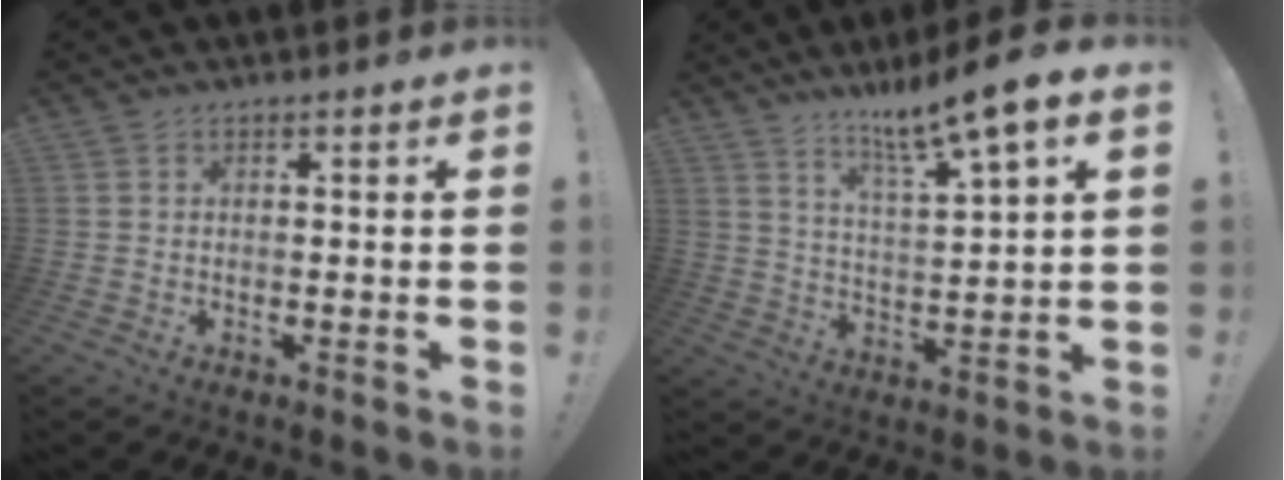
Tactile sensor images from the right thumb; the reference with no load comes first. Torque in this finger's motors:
{"motor_torque": [-0.38, 1.29, 0.13, 0.21, 0.27]}